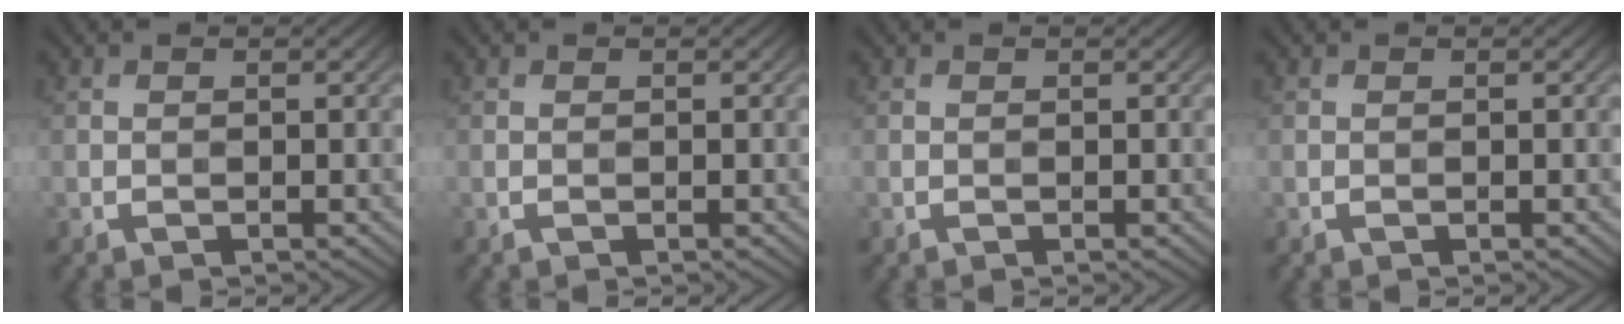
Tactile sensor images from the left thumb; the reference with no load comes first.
{"total": 0.0}
{"total": 0.0}
{"total": 0.0}